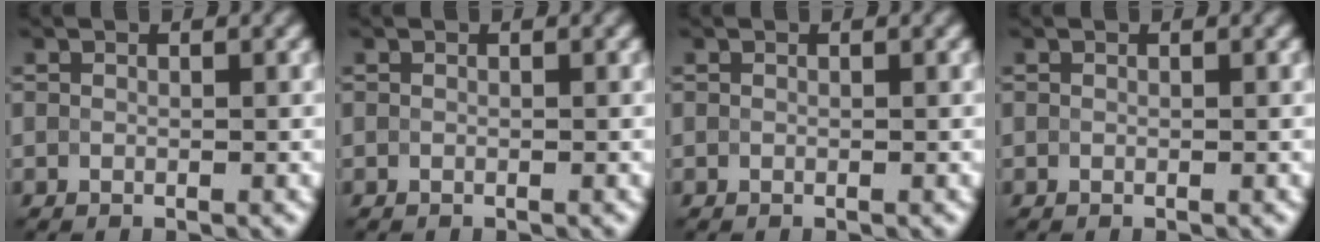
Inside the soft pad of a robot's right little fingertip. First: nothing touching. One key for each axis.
{"total": 0.0}
{"total": 0.0}
{"total": 0.0}